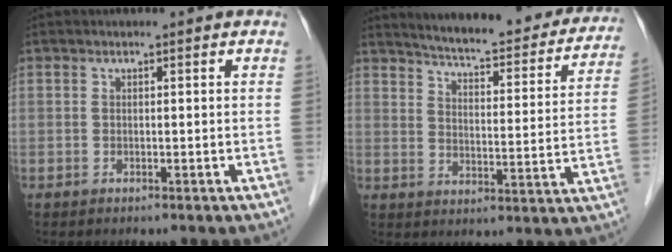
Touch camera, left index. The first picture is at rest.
{"total": 23.8, "force": [21.4, 4.0, 9.6], "torque": [-0.130, -0.039, 0.262]}